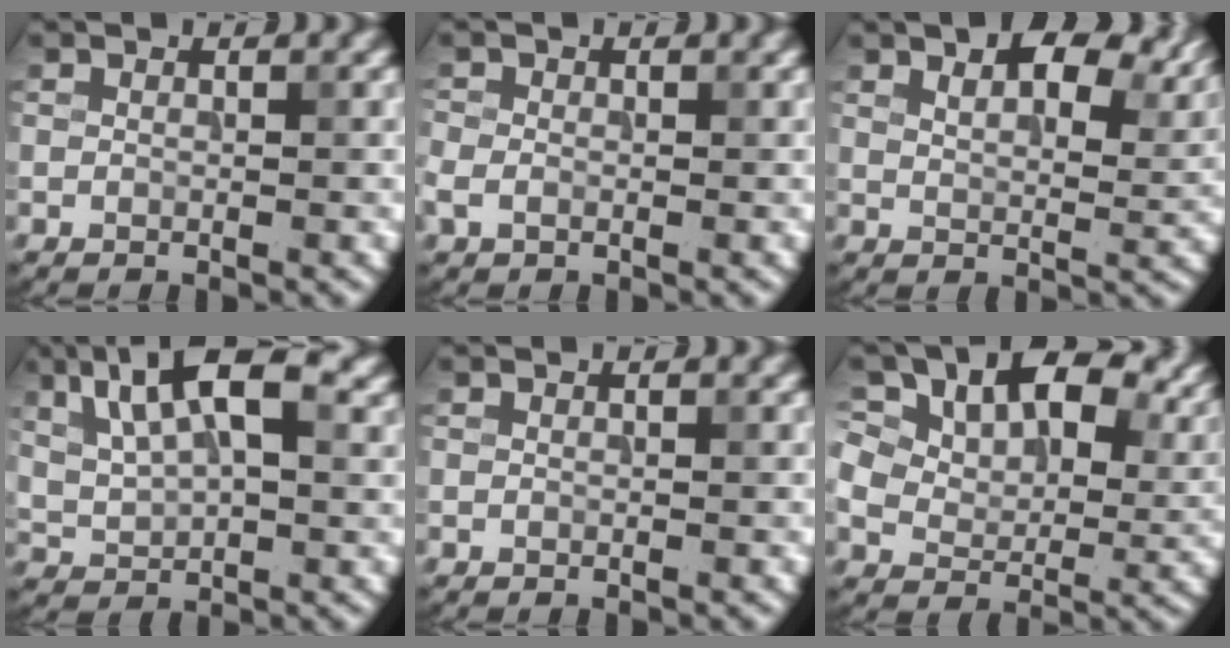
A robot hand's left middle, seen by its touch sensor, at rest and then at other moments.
{"total": 1.6, "force": [-0.5, 1.2, 0.8], "torque": [-0.020, 0.000, -0.014]}
{"total": 8.6, "force": [5.2, 3.7, 5.8], "torque": [-0.086, 0.013, 0.080]}
{"total": 9.7, "force": [4.1, 4.4, 7.7], "torque": [-0.152, 0.022, 0.067]}
{"total": 0.0}
{"total": 16.4, "force": [8.1, 9.6, 10.6], "torque": [-0.184, 0.046, 0.129]}